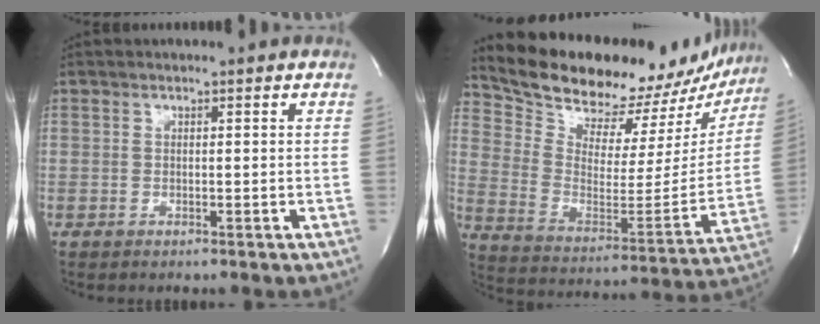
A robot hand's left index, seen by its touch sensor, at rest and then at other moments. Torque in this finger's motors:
{"motor_torque": [1.07, -1.06, 0.31, 0.08]}